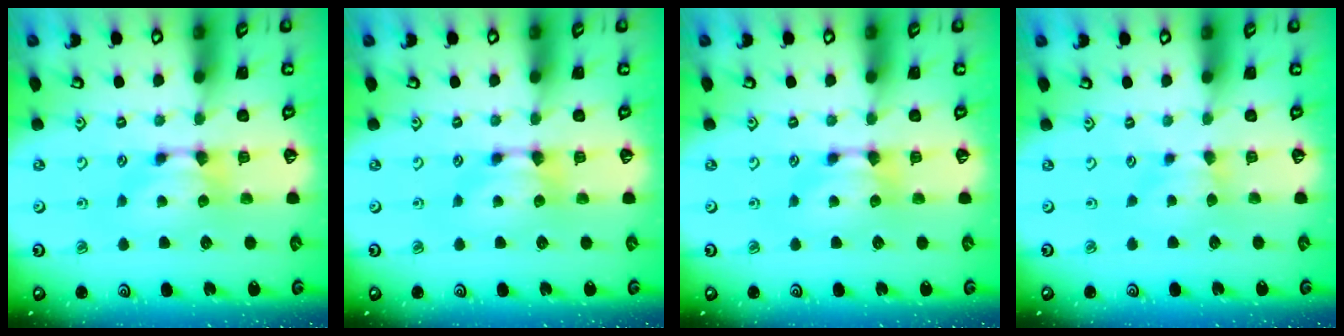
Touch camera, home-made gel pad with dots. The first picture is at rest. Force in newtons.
{"total": 0.0}
{"total": 0.0}
{"total": 1.7, "press": 1.6, "slide": 0.4}